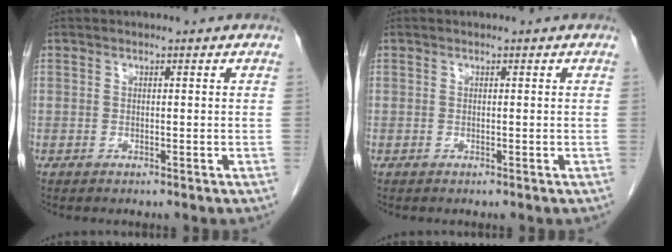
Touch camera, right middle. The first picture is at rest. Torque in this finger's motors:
{"motor_torque": [-0.01, 0.01, 0.00, 0.00]}